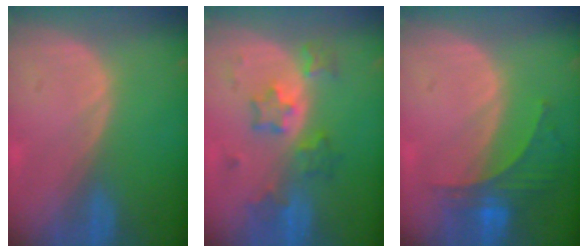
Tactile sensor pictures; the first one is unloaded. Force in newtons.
{"total": 6.1, "press": 5.9, "slide": 1.6}
{"total": 5.7, "press": 5.5, "slide": 1.3}